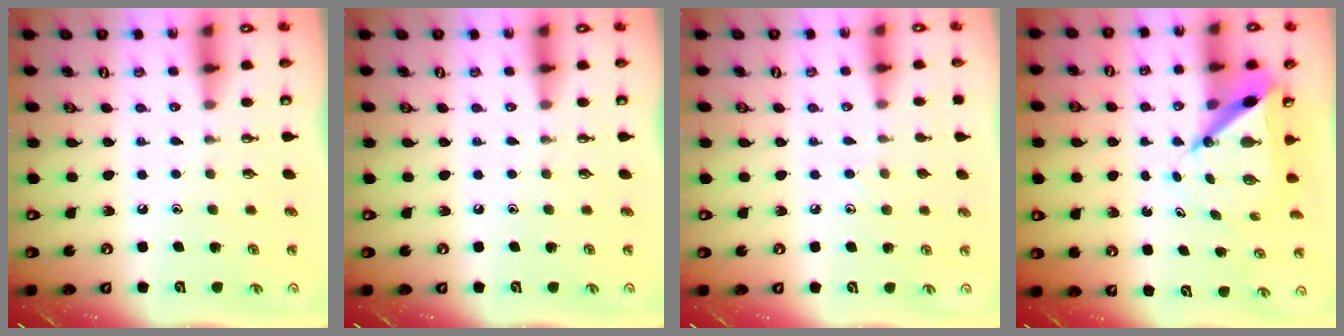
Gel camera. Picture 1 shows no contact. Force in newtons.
{"total": 0.0}
{"total": 6.0, "press": 5.9, "slide": 0.6}
{"total": 7.4, "press": 7.4, "slide": 0.5}